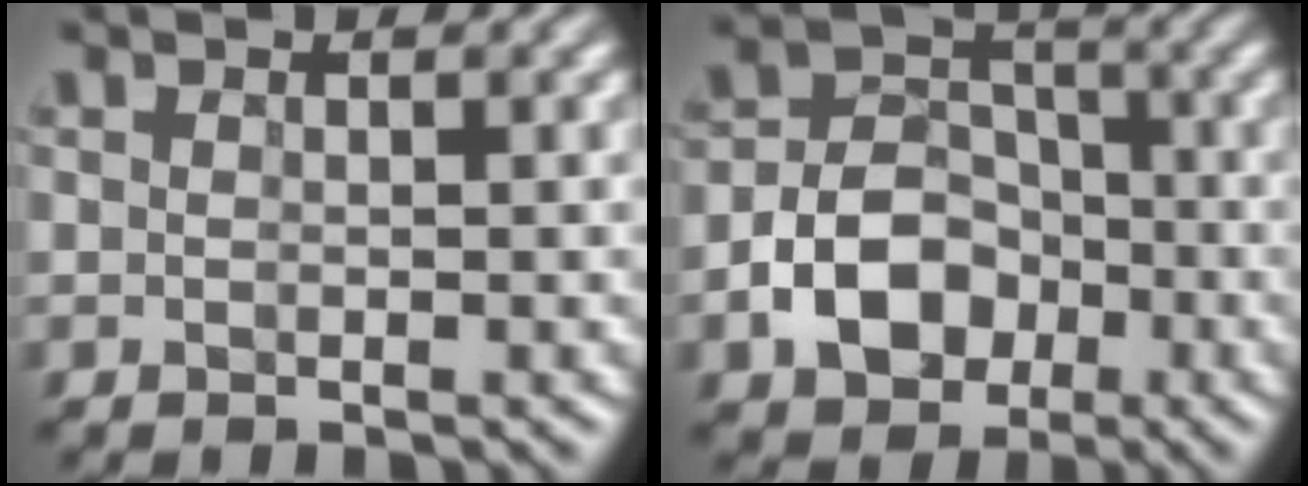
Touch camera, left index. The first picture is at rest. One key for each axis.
{"total": 6.3, "fx": -2.6, "fy": 4.4, "fz": 3.6, "tx": -0.064, "ty": 0.001, "tz": -0.046}